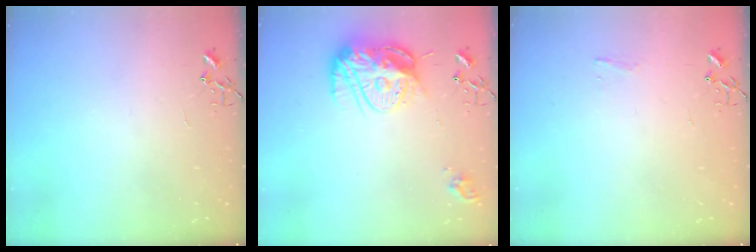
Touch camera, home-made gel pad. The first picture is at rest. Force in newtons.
{"total": 19.1, "press": 19.1, "slide": 1.5}
{"total": 3.7, "press": 3.6, "slide": 0.6}